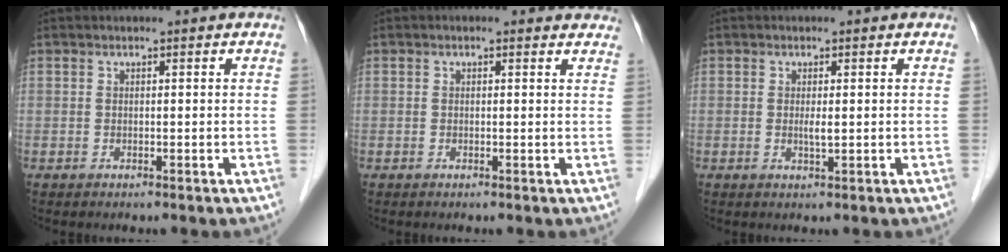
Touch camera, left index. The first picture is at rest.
{"total": 1.8, "force": [1.5, 1.0, 0.3], "torque": [0.003, 0.002, 0.003]}
{"total": 1.2, "force": [-0.1, 0.2, 1.2], "torque": [-0.024, -0.006, 0.000]}